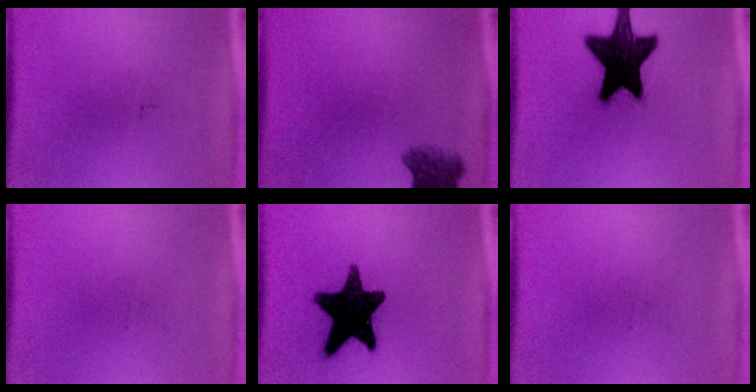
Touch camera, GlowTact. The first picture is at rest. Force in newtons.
{"total": 5.0}
{"total": 18.9}
{"total": 0.0}
{"total": 17.4}
{"total": 0.0}